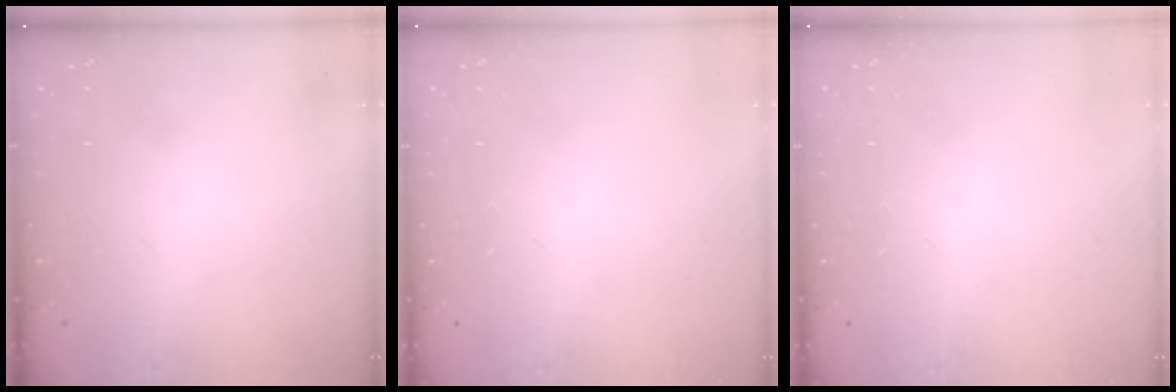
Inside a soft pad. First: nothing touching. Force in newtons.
{"total": 0.0}
{"total": 0.0}